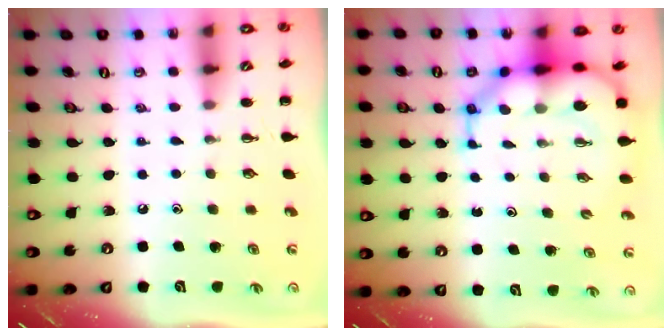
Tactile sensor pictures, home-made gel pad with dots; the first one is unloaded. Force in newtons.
{"total": 10.8, "press": 10.3, "slide": 2.9}